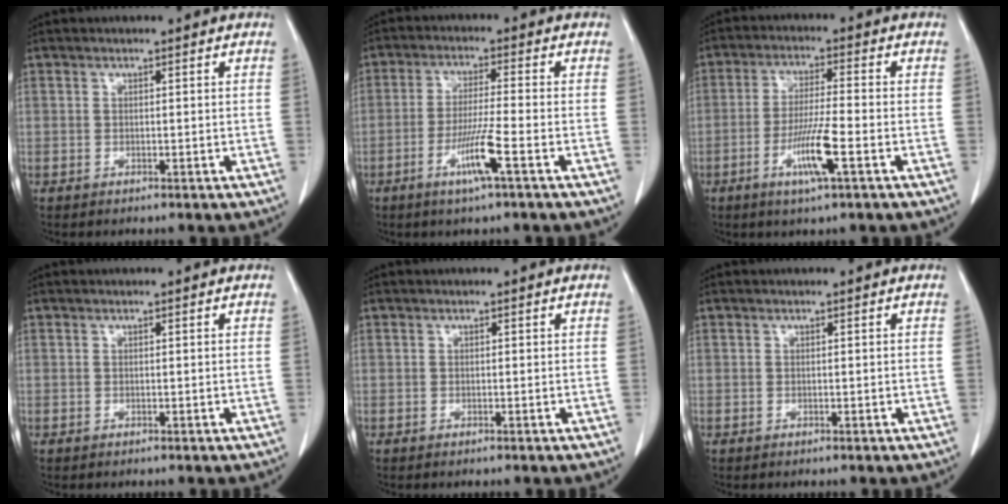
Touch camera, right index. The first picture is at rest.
{"total": 6.7, "force": [-3.0, -0.7, 6.0], "torque": [-0.115, -0.013, -0.060]}
{"total": 7.7, "force": [-3.1, 0.0, 7.0], "torque": [-0.135, -0.012, -0.059]}
{"total": 0.0}
{"total": 0.0}
{"total": 0.0}